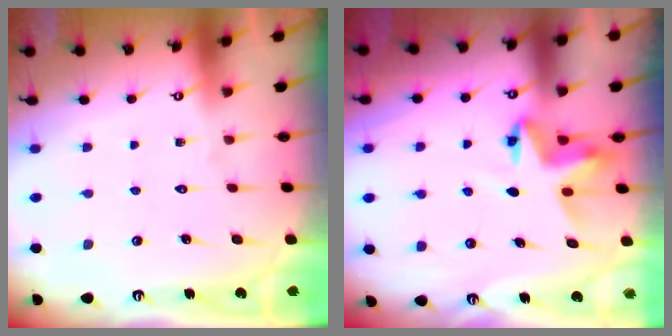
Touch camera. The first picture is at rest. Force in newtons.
{"total": 5.5, "press": 5.5, "slide": 0.1}